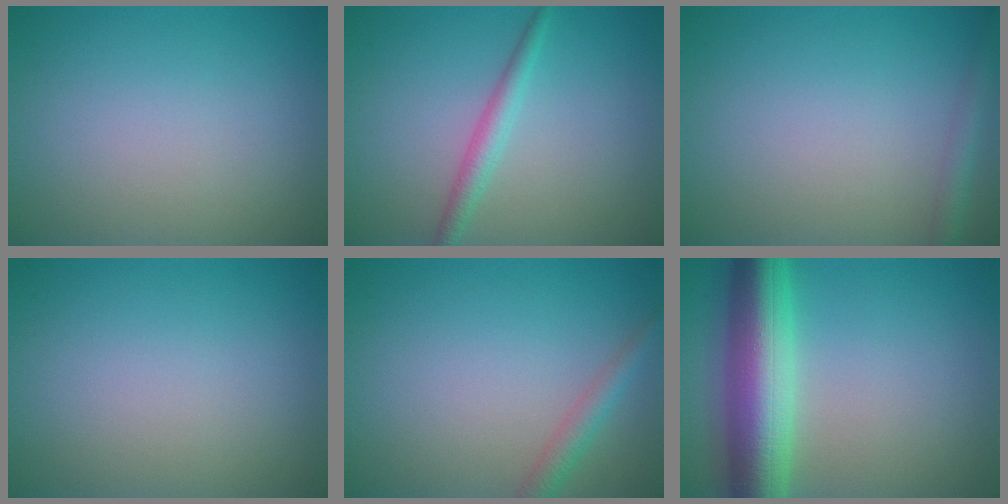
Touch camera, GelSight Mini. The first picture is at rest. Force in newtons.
{"total": 2.1, "press": 2.1, "slide": 0.1}
{"total": 1.9, "press": 1.9, "slide": 0.1}
{"total": 0.0}
{"total": 2.0, "press": 2.0, "slide": 0.0}
{"total": 9.3, "press": 9.3, "slide": 0.2}